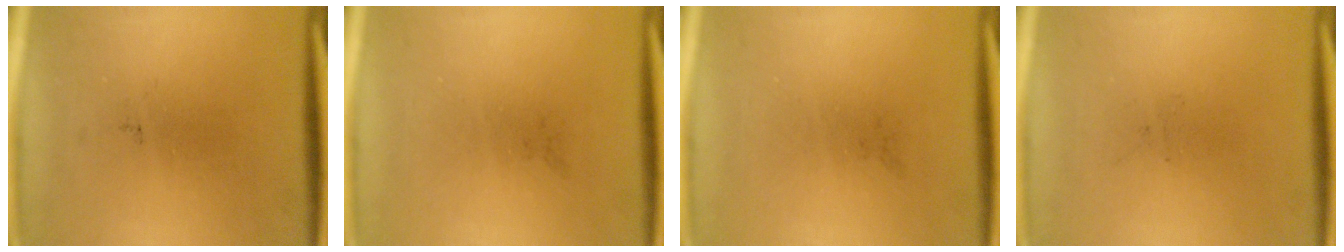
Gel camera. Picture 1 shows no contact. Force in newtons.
{"total": 0.0}
{"total": 0.0}
{"total": 0.0}